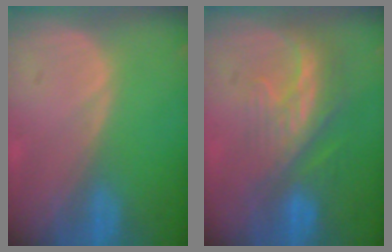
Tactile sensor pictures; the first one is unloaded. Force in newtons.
{"total": 8.4, "press": 7.5, "slide": 3.7}